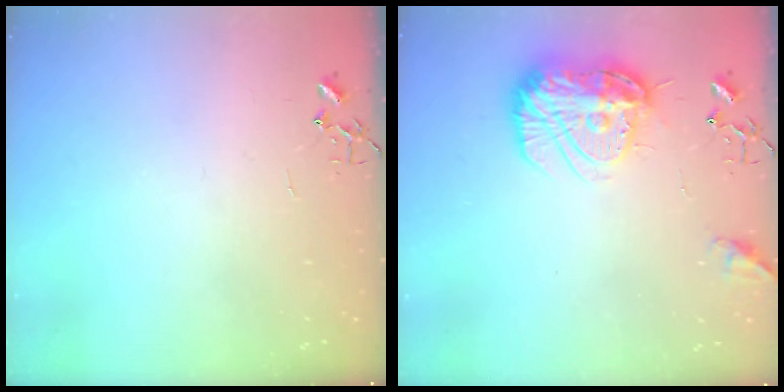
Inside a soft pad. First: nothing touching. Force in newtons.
{"total": 15.5, "press": 15.4, "slide": 1.4}